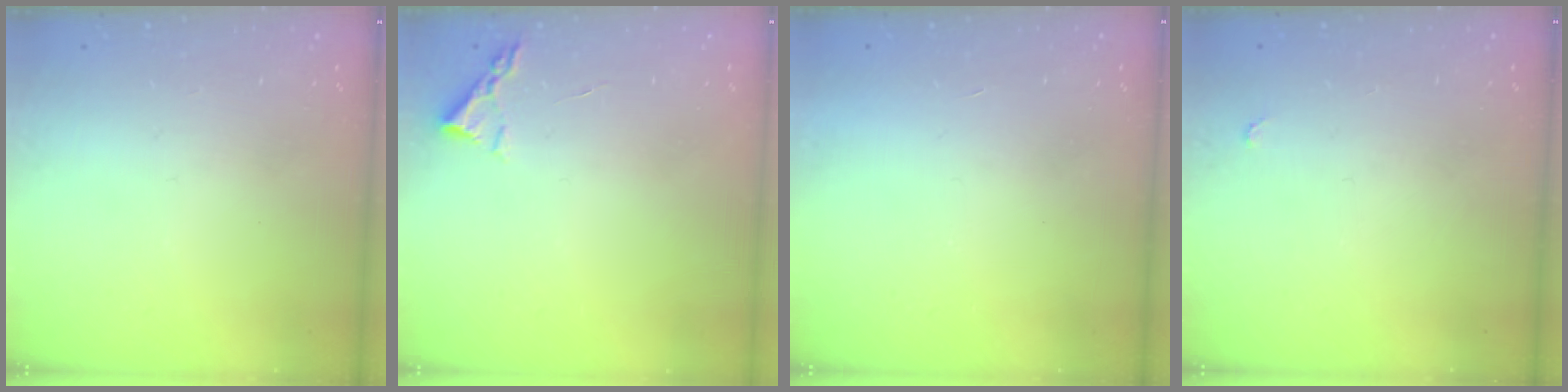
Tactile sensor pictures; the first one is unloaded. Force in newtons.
{"total": 2.4, "press": 2.3, "slide": 0.3}
{"total": 1.7, "press": 1.7, "slide": 0.1}
{"total": 2.8, "press": 2.8, "slide": 0.4}